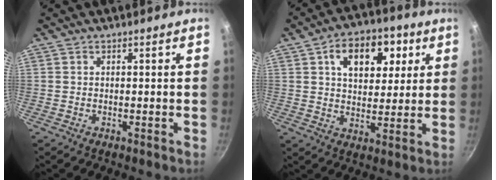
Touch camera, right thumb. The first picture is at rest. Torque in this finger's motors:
{"motor_torque": [0.00, 0.19, 0.64, 0.86, 0.06]}